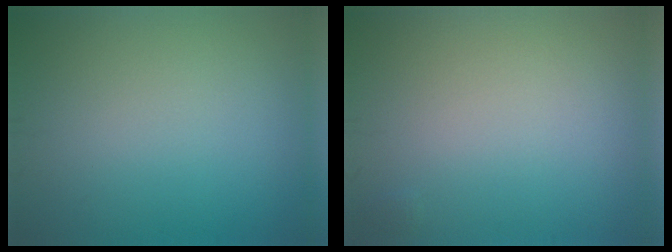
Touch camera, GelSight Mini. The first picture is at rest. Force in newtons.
{"total": 0.0}